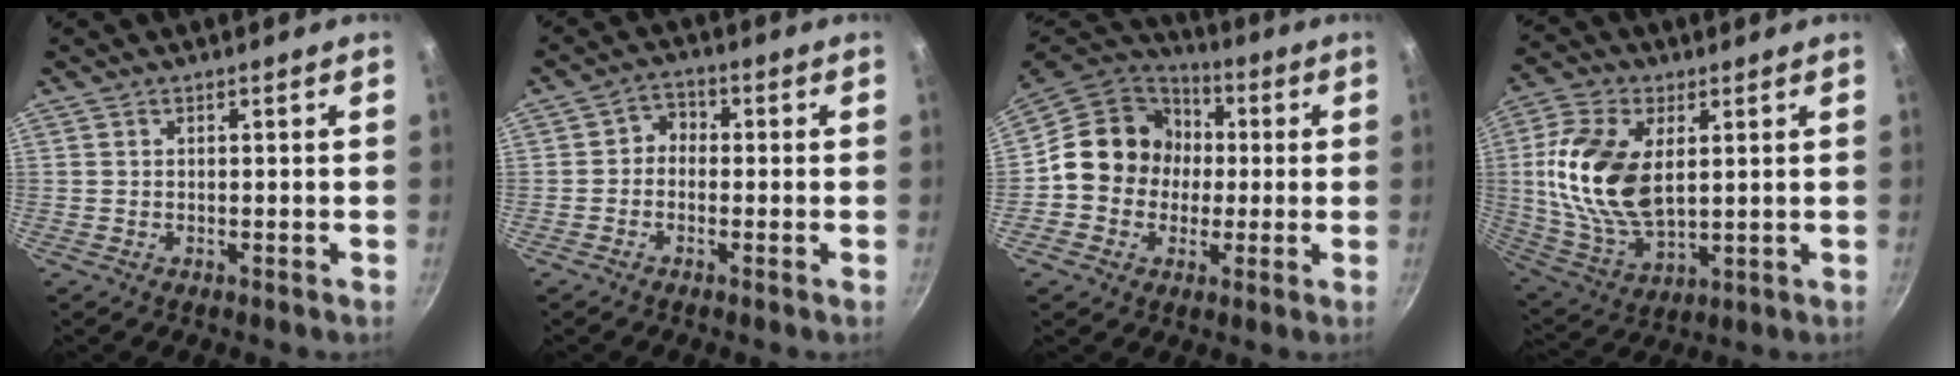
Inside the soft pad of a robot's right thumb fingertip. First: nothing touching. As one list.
[{"total": 3.3, "force": [-0.6, 2.8, 1.6], "torque": [-0.008, 0.016, -0.023]}, {"total": 14.5, "force": [0.3, 13.2, 6.1], "torque": [-0.062, 0.032, -0.011]}, {"total": 17.6, "force": [3.0, 10.2, 14.1], "torque": [-0.268, -0.008, 0.065]}]